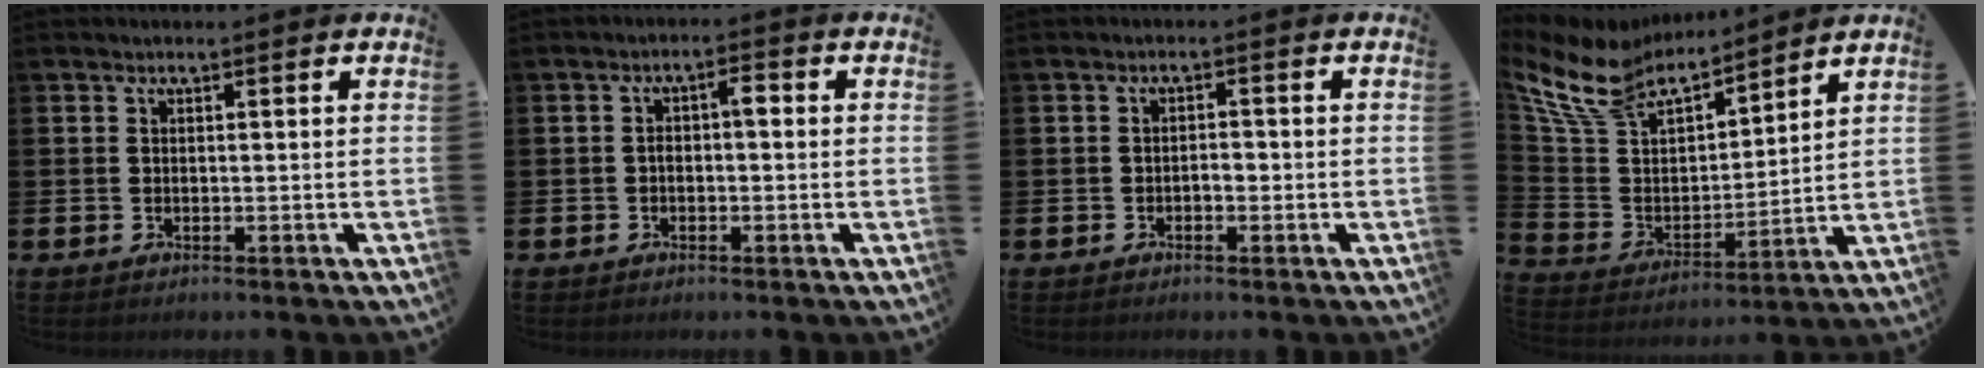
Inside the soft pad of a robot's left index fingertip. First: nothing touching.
{"total": 2.3, "force": [-0.1, 1.0, 2.1], "torque": [-0.030, 0.002, -0.006]}
{"total": 1.2, "force": [-0.5, 0.7, 0.8], "torque": [-0.008, -0.001, -0.012]}
{"total": 10.2, "force": [9.0, 3.9, 2.9], "torque": [-0.106, -0.060, 0.161]}